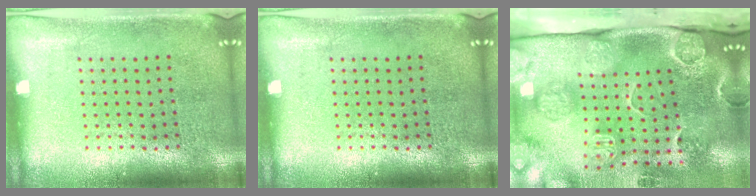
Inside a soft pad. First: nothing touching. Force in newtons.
{"total": 0.0}
{"total": 4.6, "press": 3.4, "slide": 3.1}